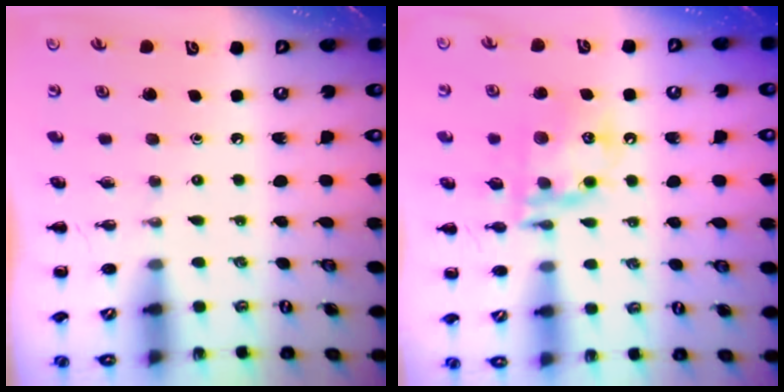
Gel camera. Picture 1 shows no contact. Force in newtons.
{"total": 16.3, "press": 16.1, "slide": 2.5}